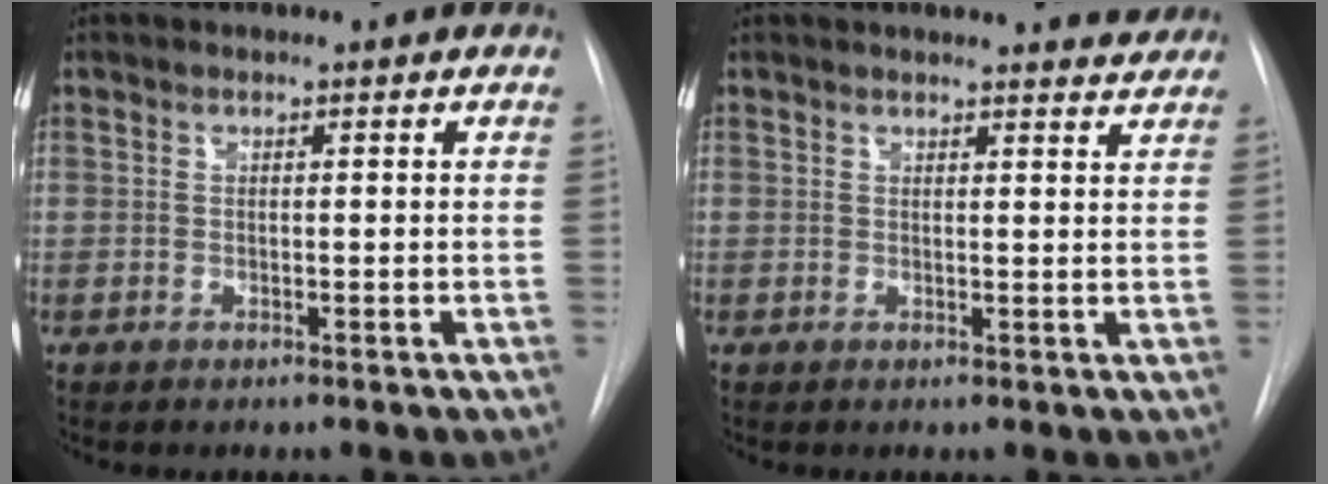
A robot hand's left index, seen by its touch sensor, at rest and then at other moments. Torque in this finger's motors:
{"motor_torque": [-0.34, 0.05, -0.15, -0.11]}